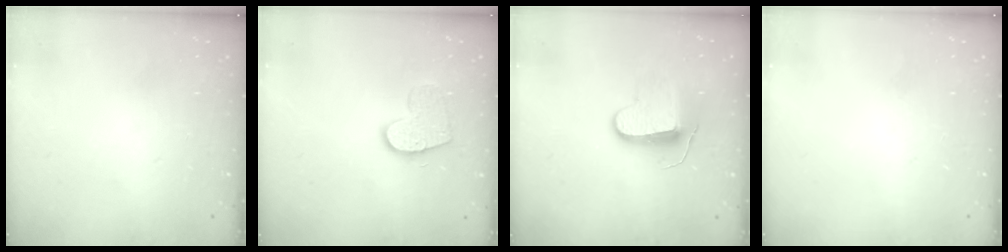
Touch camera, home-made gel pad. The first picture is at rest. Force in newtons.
{"total": 10.6, "press": 10.5, "slide": 0.8}
{"total": 10.2, "press": 10.2, "slide": 0.3}
{"total": 0.0}